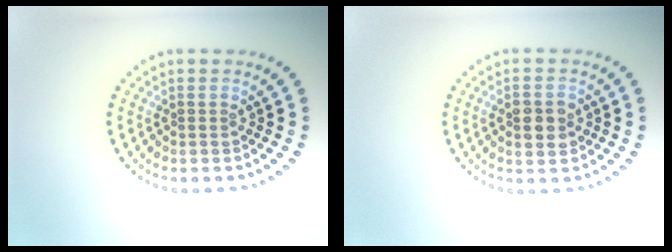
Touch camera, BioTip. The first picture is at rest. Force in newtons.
{"total": 3.0, "press": 3.0, "slide": 0.2}